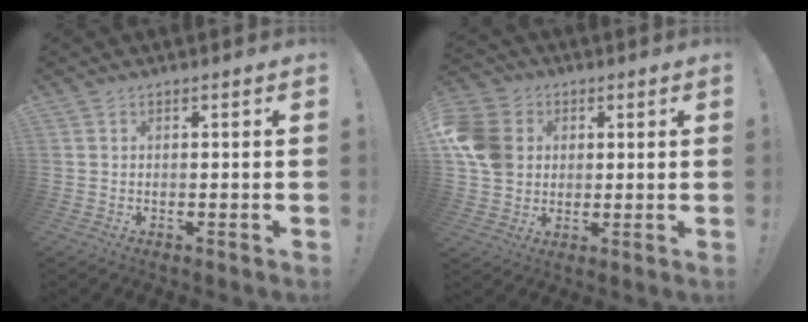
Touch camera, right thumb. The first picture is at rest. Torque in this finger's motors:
{"motor_torque": [-0.56, 1.11, 1.30, -0.15, 0.43]}